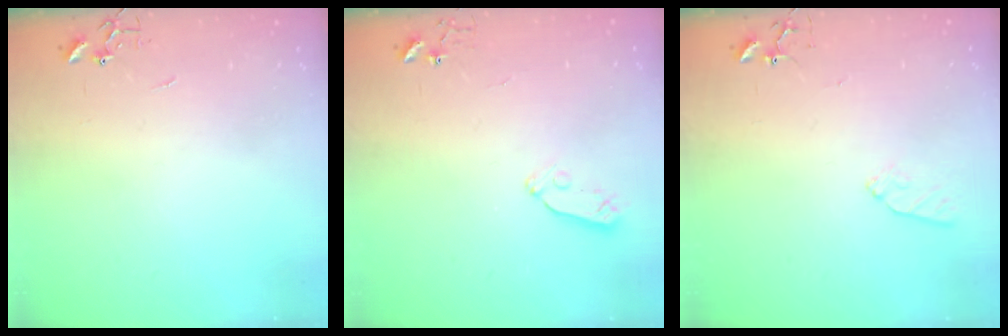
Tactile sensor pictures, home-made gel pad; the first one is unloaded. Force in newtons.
{"total": 5.0, "press": 4.9, "slide": 1.1}
{"total": 7.7, "press": 7.6, "slide": 0.9}